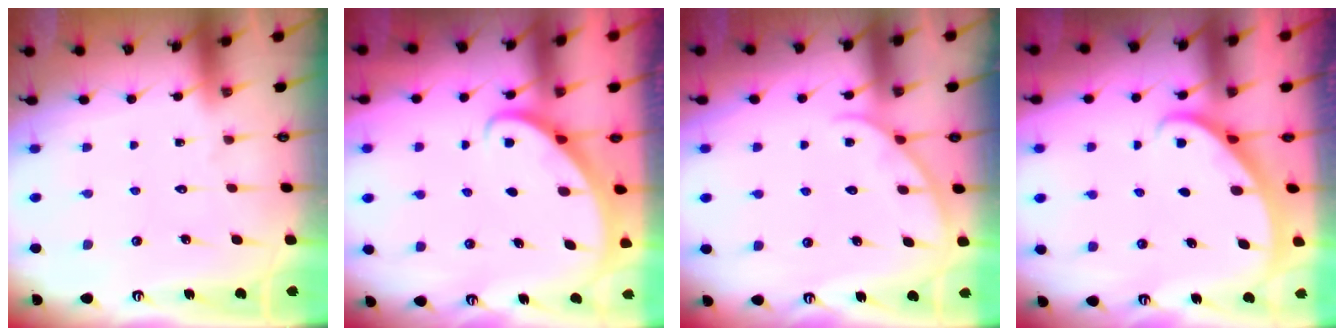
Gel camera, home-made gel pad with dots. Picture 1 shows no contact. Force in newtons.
{"total": 2.8, "press": 2.8, "slide": 0.2}
{"total": 3.7, "press": 3.7, "slide": 0.4}
{"total": 2.2, "press": 2.2, "slide": 0.1}